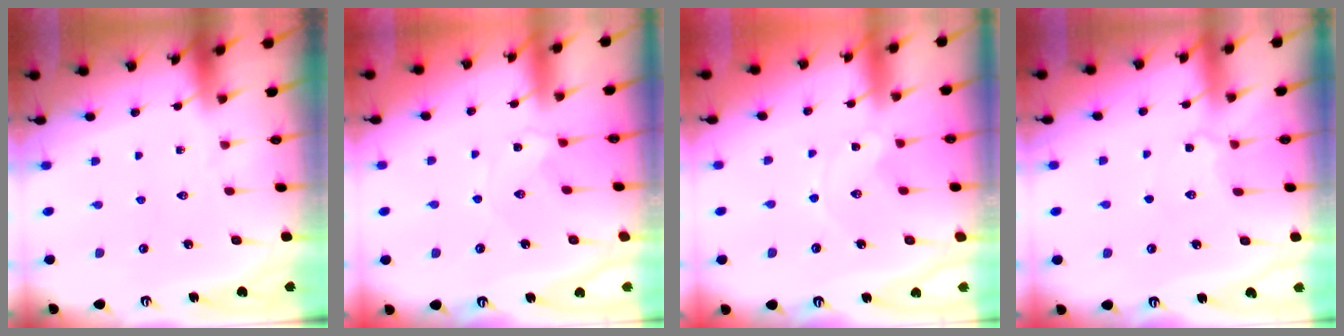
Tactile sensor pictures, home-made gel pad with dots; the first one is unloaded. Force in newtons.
{"total": 1.4, "press": 1.3, "slide": 0.3}
{"total": 0.0}
{"total": 3.9, "press": 3.9, "slide": 0.6}